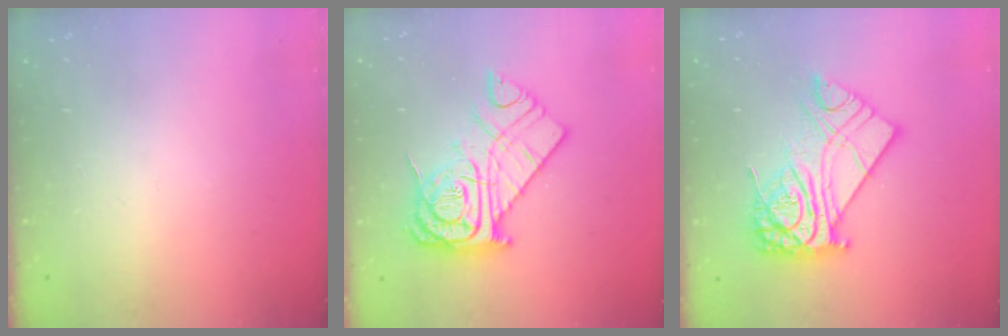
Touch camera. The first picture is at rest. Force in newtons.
{"total": 16.8, "press": 16.7, "slide": 1.7}
{"total": 15.8, "press": 15.7, "slide": 1.3}